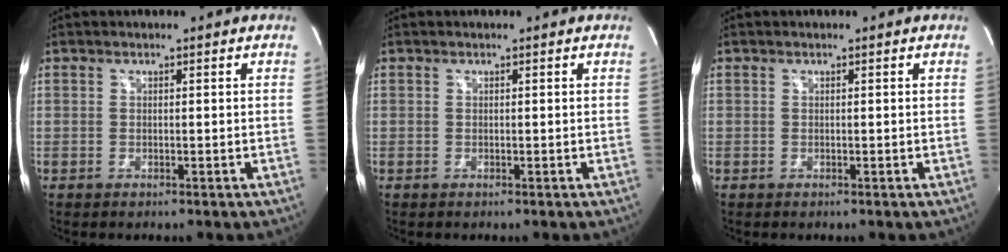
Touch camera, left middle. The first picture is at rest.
{"total": 0.0}
{"total": 0.0}